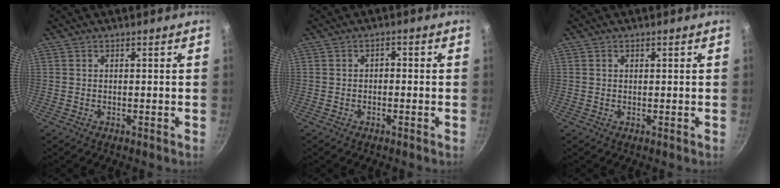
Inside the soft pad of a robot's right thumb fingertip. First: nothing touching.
{"total": 1.4, "force": [-0.3, 1.1, 0.9], "torque": [-0.001, 0.008, -0.010]}
{"total": 0.7, "force": [0.3, 0.4, 0.4], "torque": [-0.005, 0.000, 0.004]}